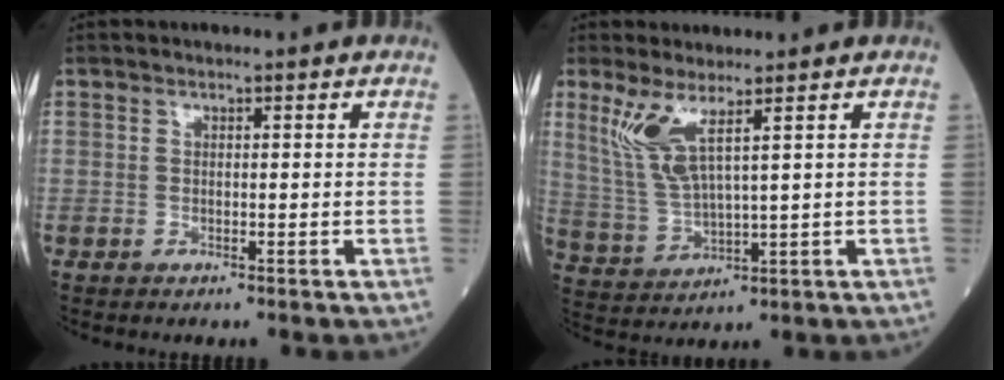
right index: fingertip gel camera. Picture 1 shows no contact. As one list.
[{"total": 6.7, "force": [3.6, 0.7, 5.6], "torque": [-0.136, -0.003, 0.086]}]